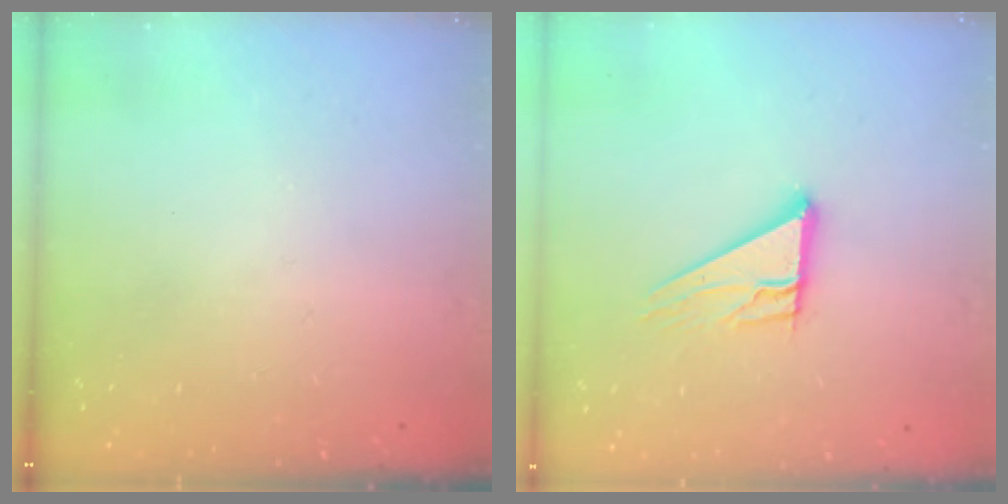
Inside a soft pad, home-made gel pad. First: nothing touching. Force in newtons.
{"total": 10.7, "press": 10.7, "slide": 0.7}